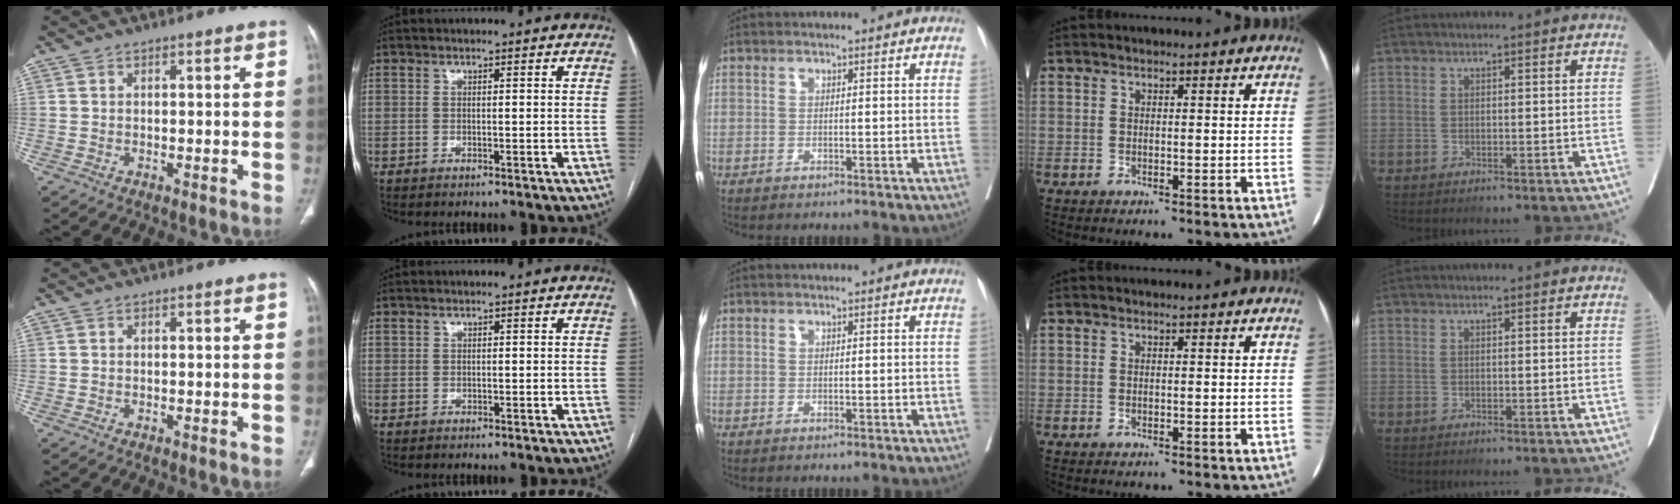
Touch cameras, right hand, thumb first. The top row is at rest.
{}